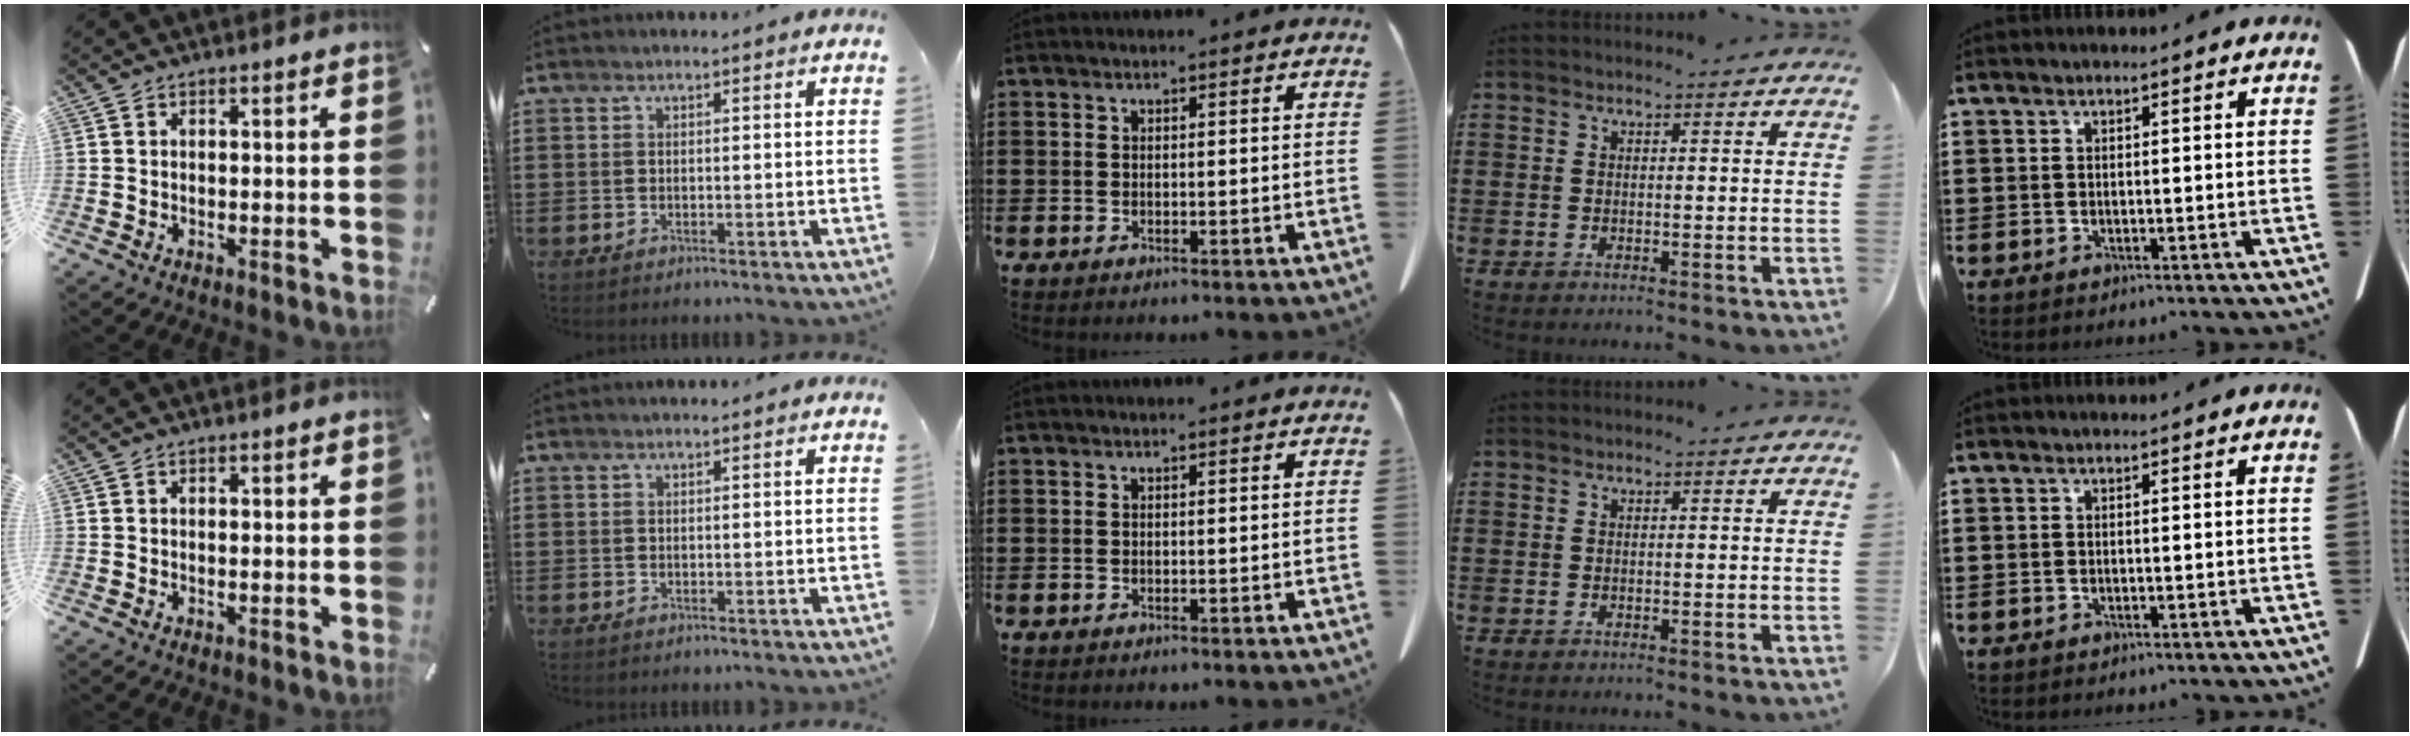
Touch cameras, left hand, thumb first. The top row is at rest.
{}